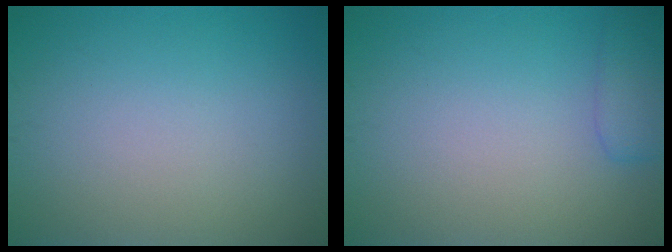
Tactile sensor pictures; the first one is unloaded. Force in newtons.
{"total": 2.3, "press": 2.3, "slide": 0.2}